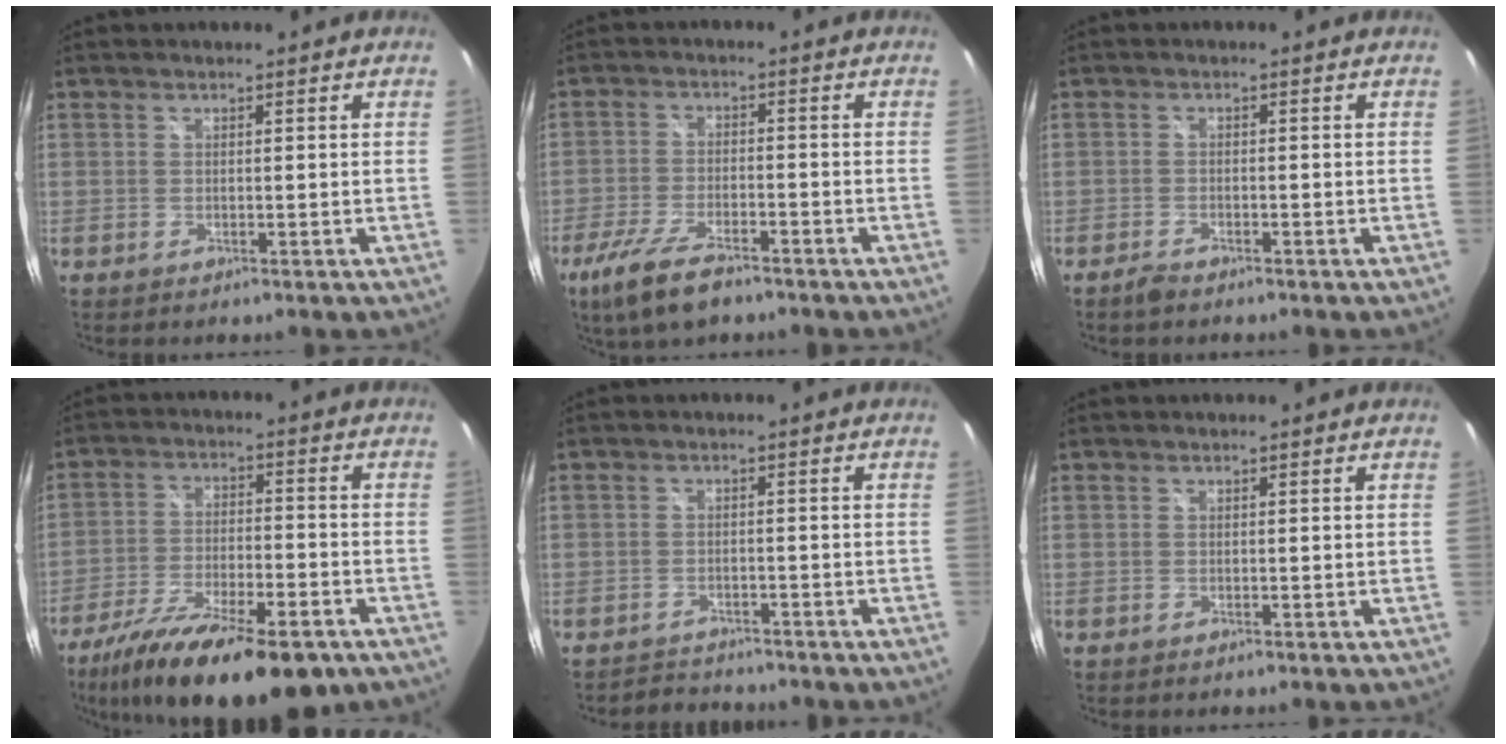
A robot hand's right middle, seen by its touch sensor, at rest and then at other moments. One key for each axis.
{"total": 9.8, "fx": -6.8, "fy": 2.9, "fz": 6.4, "tx": -0.154, "ty": -0.027, "tz": -0.127}
{"total": 2.3, "fx": -1.9, "fy": 0.7, "fz": 1.0, "tx": -0.029, "ty": -0.003, "tz": -0.037}
{"total": 21.5, "fx": -14.7, "fy": 6.9, "fz": 14.0, "tx": -0.260, "ty": -0.048, "tz": -0.232}
{"total": 3.1, "fx": -2.7, "fy": 1.3, "fz": -0.3, "tx": -0.002, "ty": 0.013, "tz": -0.045}
{"total": 0.0}